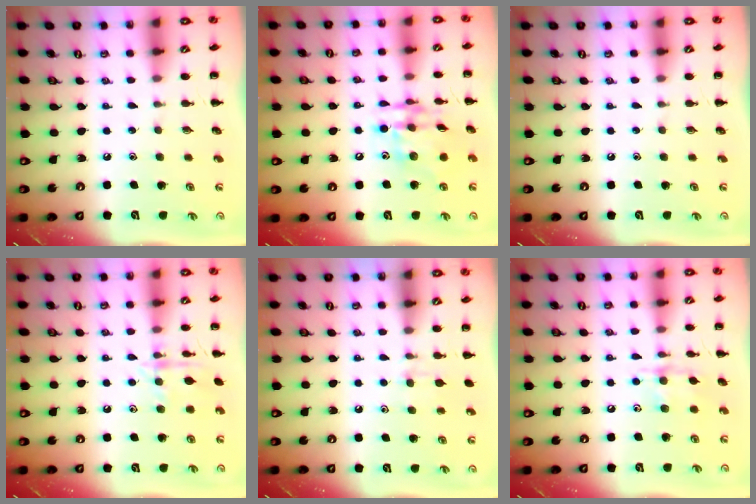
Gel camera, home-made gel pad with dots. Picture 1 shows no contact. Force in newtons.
{"total": 14.9, "press": 14.7, "slide": 2.6}
{"total": 0.0}
{"total": 9.8, "press": 9.7, "slide": 1.4}
{"total": 5.9, "press": 5.6, "slide": 1.7}
{"total": 9.0, "press": 9.0, "slide": 0.6}